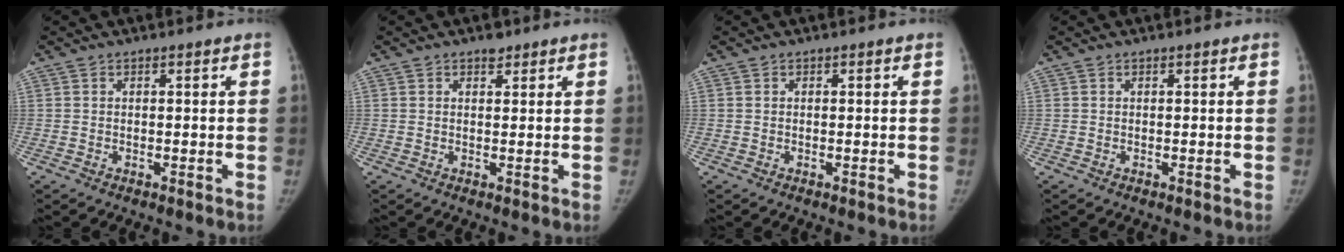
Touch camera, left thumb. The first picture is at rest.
{"total": 1.7, "force": [1.3, 0.9, 0.7], "torque": [0.000, -0.006, 0.017]}
{"total": 0.0}
{"total": 0.0}